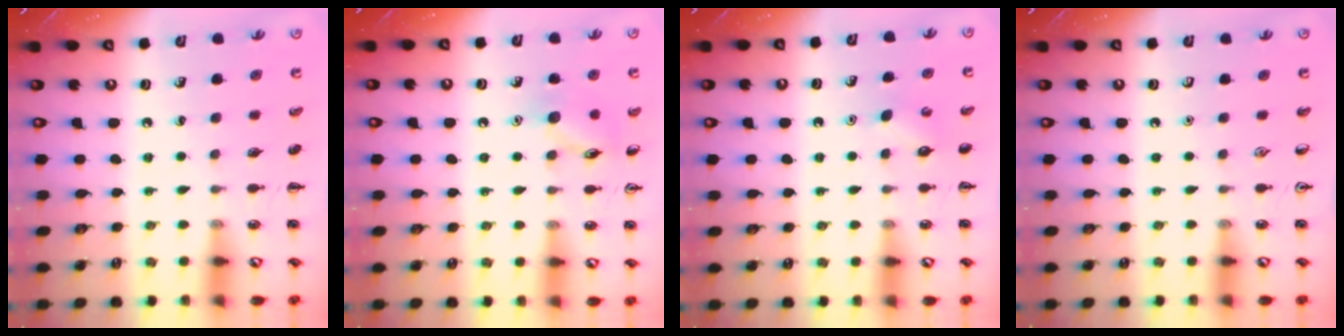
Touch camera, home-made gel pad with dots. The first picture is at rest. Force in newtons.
{"total": 8.1, "press": 8.1, "slide": 0.7}
{"total": 2.8, "press": 2.7, "slide": 0.8}
{"total": 0.0}